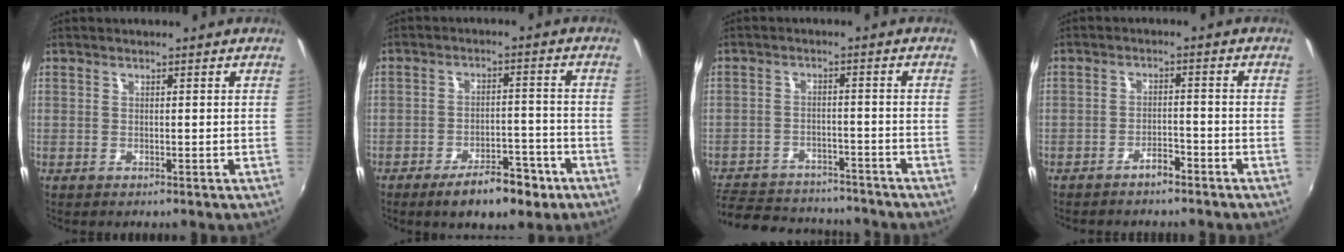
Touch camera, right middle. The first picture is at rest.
{"total": 9.3, "force": [-6.1, 3.7, 5.9], "torque": [-0.106, 0.006, -0.082]}
{"total": 18.3, "force": [-15.5, 7.1, 6.7], "torque": [-0.163, 0.005, -0.216]}
{"total": 3.1, "force": [-2.7, 0.9, 1.2], "torque": [-0.034, 0.005, -0.040]}